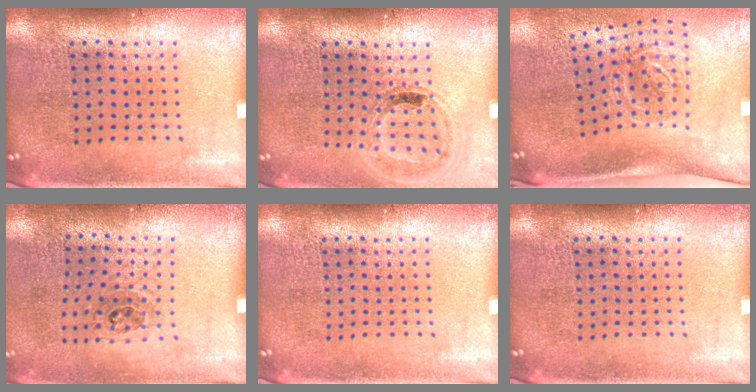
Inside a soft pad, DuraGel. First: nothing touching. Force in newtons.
{"total": 0.9, "press": 0.9, "slide": 0.1}
{"total": 2.0, "press": 1.2, "slide": 1.6}
{"total": 1.1, "press": 0.7, "slide": 0.9}
{"total": 0.0}
{"total": 0.0}